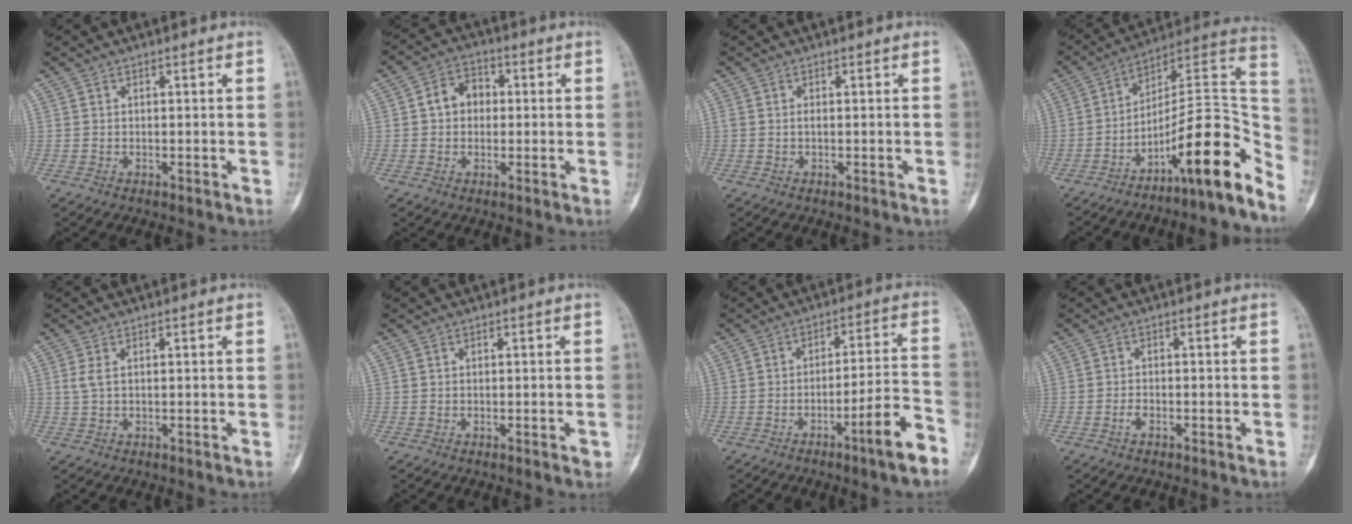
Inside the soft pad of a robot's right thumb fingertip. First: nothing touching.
{"total": 6.2, "force": [0.5, 5.0, 3.7], "torque": [-0.041, 0.017, 0.000]}
{"total": 0.7, "force": [0.0, 0.3, 0.6], "torque": [-0.014, -0.001, -0.002]}
{"total": 17.8, "force": [-11.2, 3.1, 13.5], "torque": [-0.167, 0.125, -0.174]}
{"total": 1.6, "force": [0.4, 0.5, 1.5], "torque": [-0.045, 0.008, 0.015]}
{"total": 1.0, "force": [-0.4, 0.4, 0.9], "torque": [-0.007, -0.001, -0.004]}
{"total": 9.8, "force": [-5.8, 0.6, 7.8], "torque": [-0.118, 0.041, -0.089]}
{"total": 1.4, "force": [-0.9, 0.7, 0.9], "torque": [-0.019, 0.005, -0.019]}